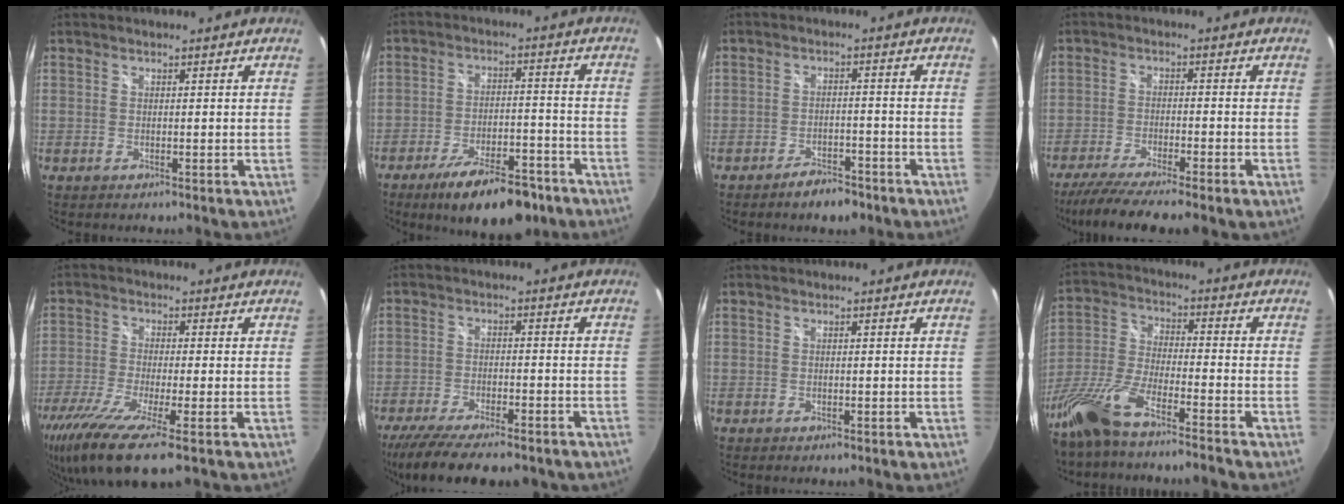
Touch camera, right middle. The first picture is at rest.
{"total": 14.6, "force": [-10.4, 4.9, 8.9], "torque": [-0.156, -0.010, -0.152]}
{"total": 5.0, "force": [-4.0, 2.1, 2.2], "torque": [-0.049, 0.007, -0.056]}
{"total": 10.8, "force": [-8.7, 0.5, 6.3], "torque": [-0.131, -0.034, -0.146]}
{"total": 12.5, "force": [-7.7, 1.6, 9.8], "torque": [-0.212, -0.056, -0.142]}
{"total": 16.7, "force": [-13.2, 4.5, 9.0], "torque": [-0.185, -0.046, -0.201]}
{"total": 0.0}
{"total": 12.5, "force": [-9.7, 1.2, 7.8], "torque": [-0.181, -0.025, -0.188]}